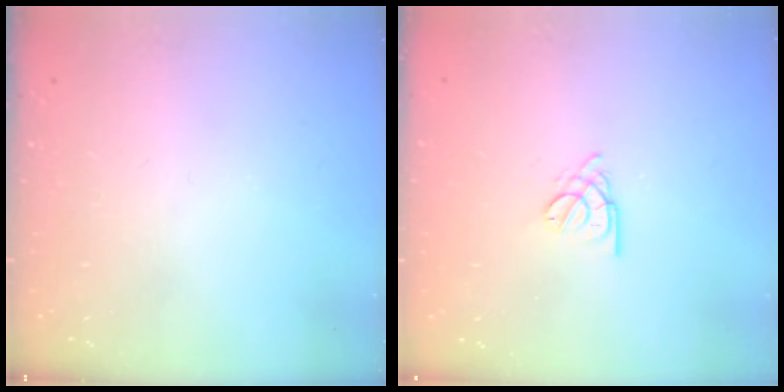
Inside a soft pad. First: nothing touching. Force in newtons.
{"total": 2.3, "press": 2.3, "slide": 0.5}